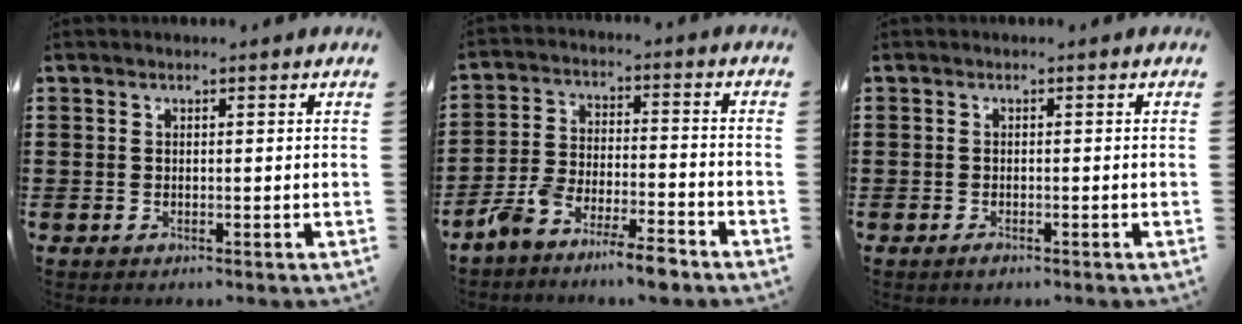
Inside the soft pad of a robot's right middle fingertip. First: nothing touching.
{"total": 7.3, "force": [-6.6, 0.7, 3.1], "torque": [-0.066, 0.004, -0.128]}
{"total": 0.8, "force": [-0.6, 0.3, 0.4], "torque": [-0.010, -0.005, -0.010]}